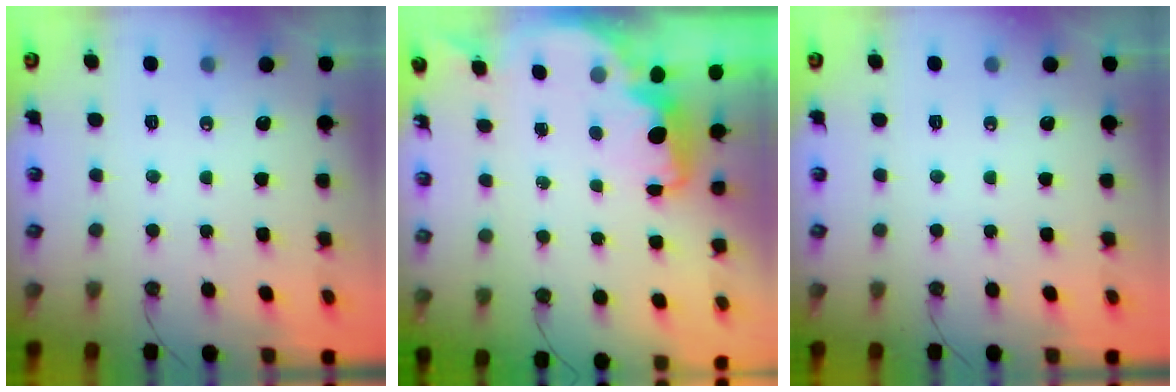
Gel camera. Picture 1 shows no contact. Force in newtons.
{"total": 2.2, "press": 2.1, "slide": 0.6}
{"total": 0.0}